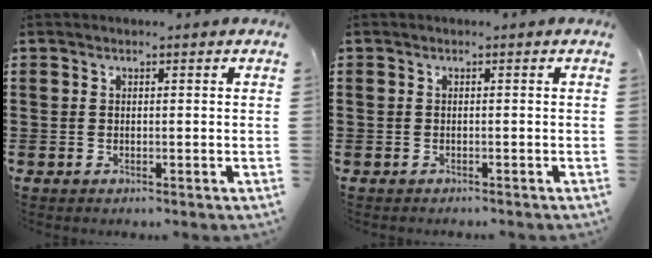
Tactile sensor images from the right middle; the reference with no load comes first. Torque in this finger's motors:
{"motor_torque": [-1.25, 0.46, -0.90, -0.21]}